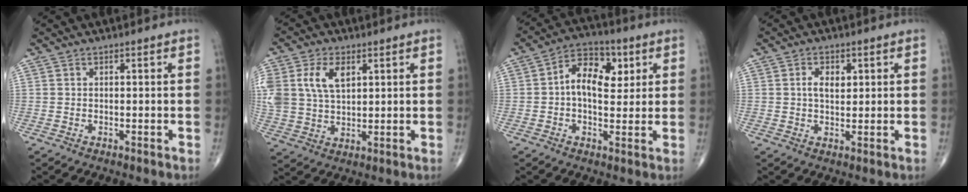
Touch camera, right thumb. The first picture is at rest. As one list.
[{"total": 11.7, "force": [3.9, 7.3, 8.3], "torque": [-0.178, -0.003, 0.083]}, {"total": 10.4, "force": [2.1, 6.5, 7.9], "torque": [-0.095, 0.010, 0.026]}, {"total": 4.0, "force": [1.0, 2.5, 3.0], "torque": [-0.038, -0.003, 0.015]}]